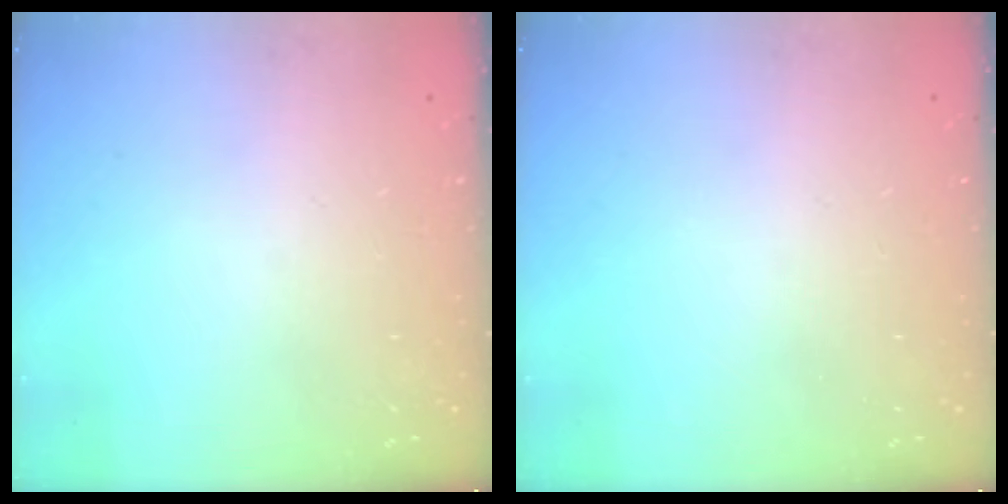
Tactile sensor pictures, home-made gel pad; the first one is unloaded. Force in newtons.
{"total": 0.0}